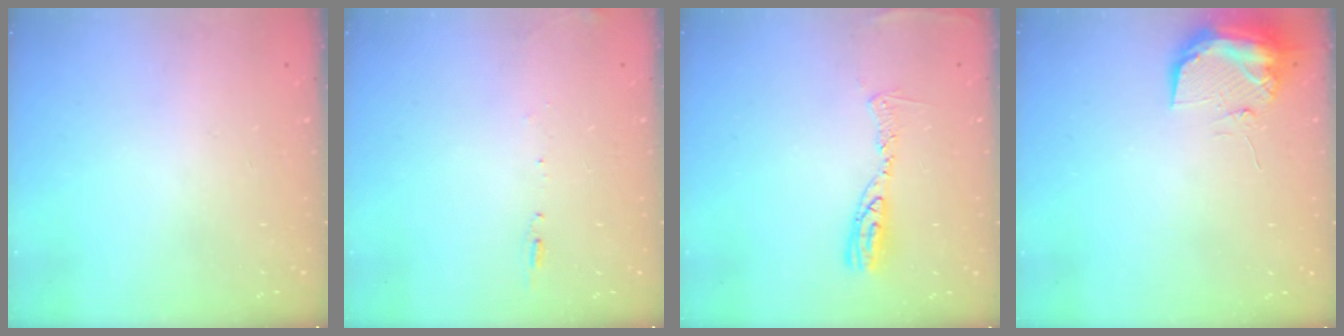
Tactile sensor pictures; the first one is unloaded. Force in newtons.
{"total": 5.6, "press": 5.3, "slide": 1.7}
{"total": 8.8, "press": 8.8, "slide": 0.9}
{"total": 10.4, "press": 10.4, "slide": 1.2}